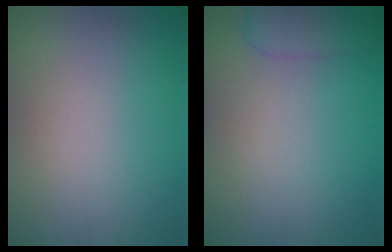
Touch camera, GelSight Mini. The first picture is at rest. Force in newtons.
{"total": 2.5, "press": 2.5, "slide": 0.2}